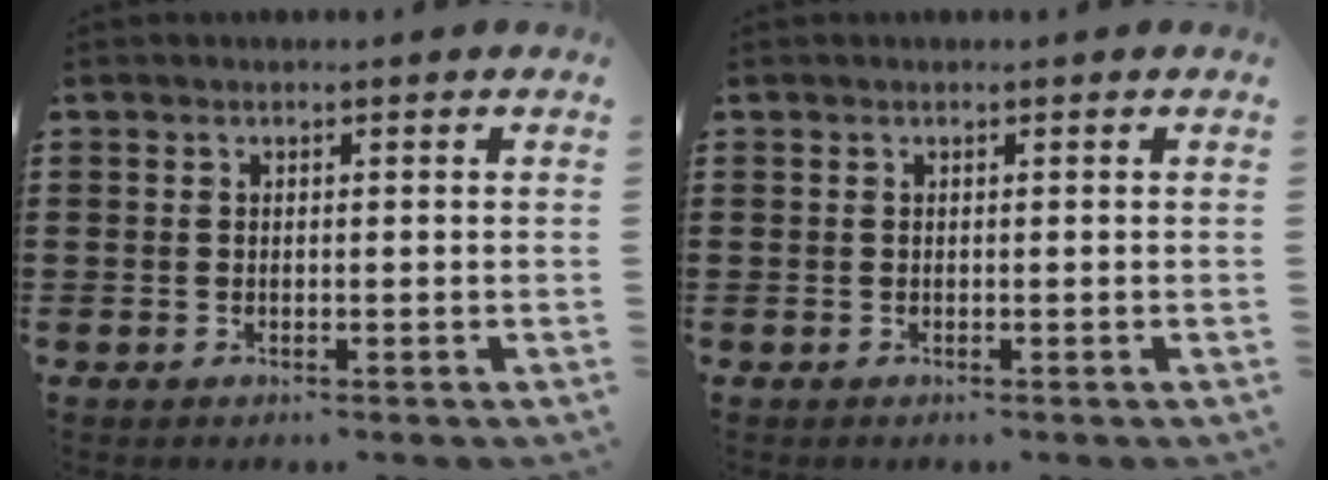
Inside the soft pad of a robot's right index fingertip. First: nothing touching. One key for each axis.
{"total": 0.0}